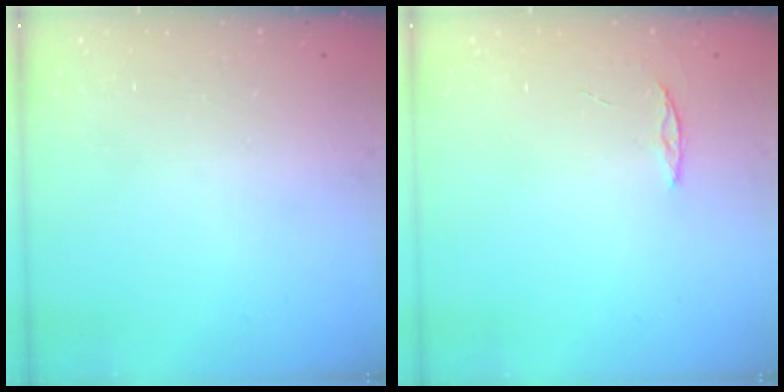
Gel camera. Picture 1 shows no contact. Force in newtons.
{"total": 2.4, "press": 2.4, "slide": 0.2}